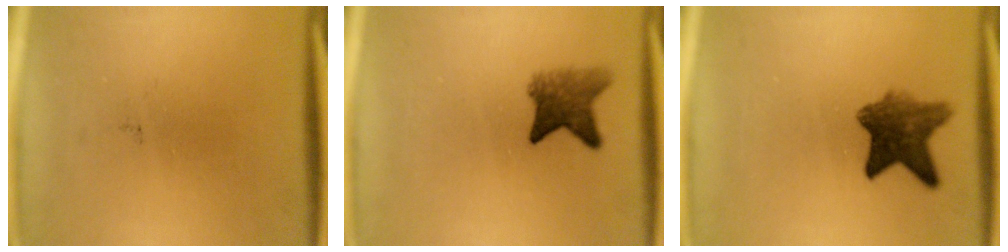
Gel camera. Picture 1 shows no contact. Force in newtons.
{"total": 4.5}
{"total": 7.0}